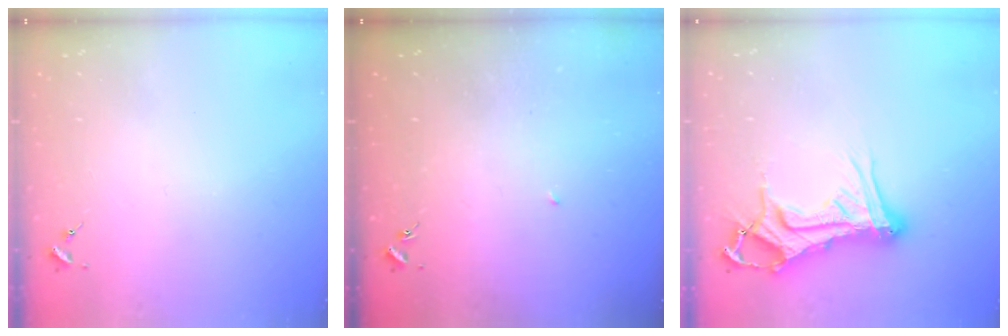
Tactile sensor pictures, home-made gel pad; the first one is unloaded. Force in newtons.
{"total": 2.3, "press": 2.3, "slide": 0.1}
{"total": 17.0, "press": 16.9, "slide": 2.0}